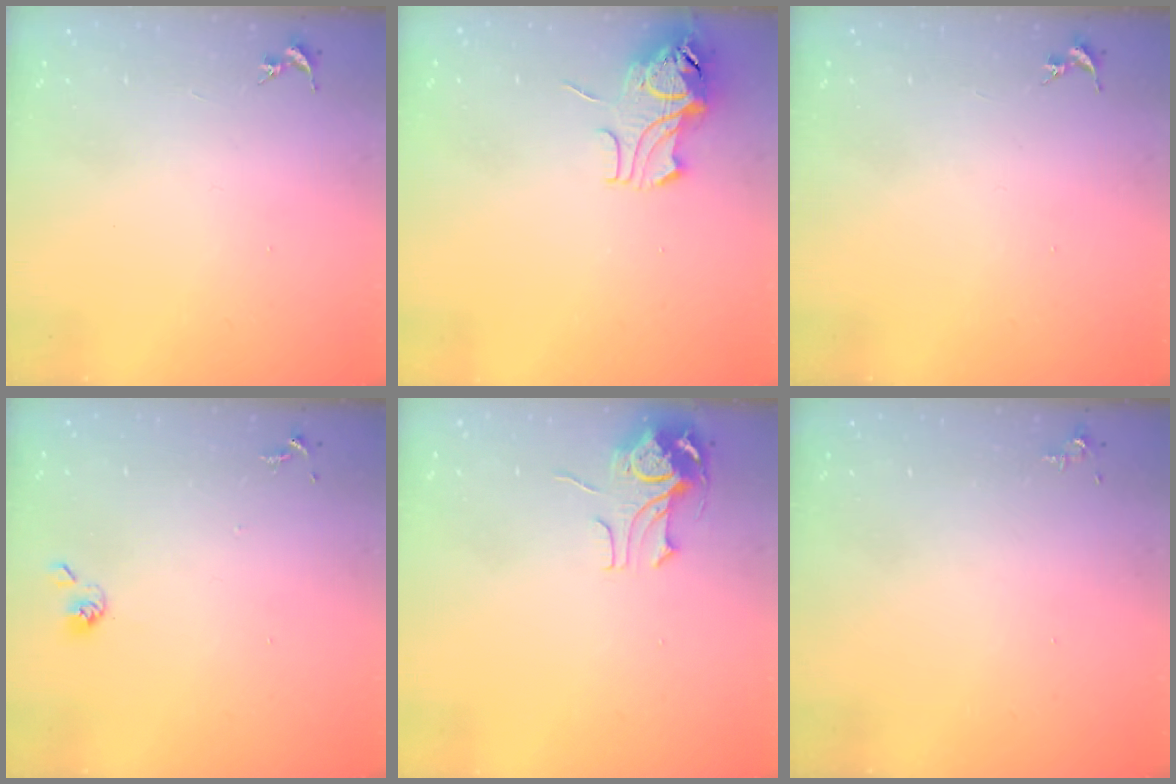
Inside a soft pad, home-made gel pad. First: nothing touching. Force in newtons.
{"total": 10.2, "press": 10.2, "slide": 1.2}
{"total": 0.0}
{"total": 5.5, "press": 5.4, "slide": 0.9}
{"total": 8.3, "press": 8.3, "slide": 0.8}
{"total": 3.5, "press": 3.4, "slide": 0.5}